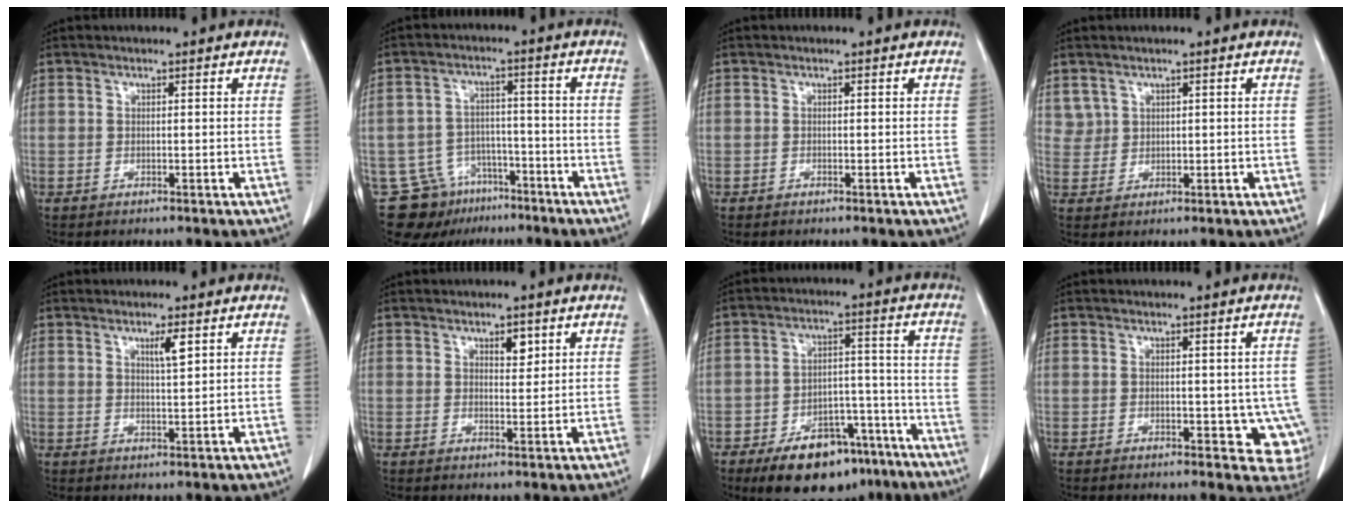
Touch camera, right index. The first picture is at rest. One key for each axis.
{"total": 11.4, "fx": -8.1, "fy": 7.7, "fz": 2.5, "tx": -0.051, "ty": 0.029, "tz": -0.121}
{"total": 0.0}
{"total": 2.3, "fx": 1.5, "fy": 1.7, "fz": 0.0, "tx": 0.014, "ty": 0.007, "tz": 0.027}
{"total": 2.9, "fx": 1.5, "fy": 0.2, "fz": 2.4, "tx": -0.044, "ty": -0.003, "tz": 0.026}
{"total": 2.5, "fx": 1.4, "fy": 1.1, "fz": 1.7, "tx": -0.025, "ty": -0.004, "tz": 0.024}
{"total": 14.6, "fx": -10.1, "fy": 7.2, "fz": 7.7, "tx": -0.097, "ty": 0.031, "tz": -0.152}
{"total": 5.8, "fx": -0.5, "fy": 3.6, "fz": 4.5, "tx": -0.021, "ty": -0.002, "tz": 0.000}